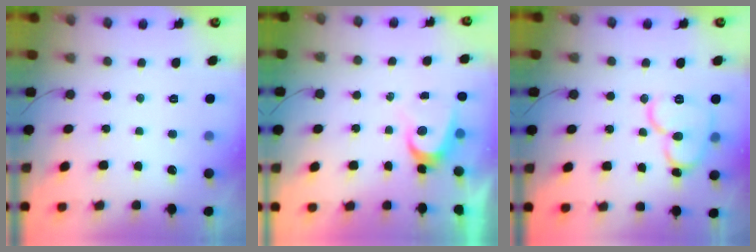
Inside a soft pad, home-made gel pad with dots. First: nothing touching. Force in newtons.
{"total": 4.8, "press": 4.8, "slide": 0.4}
{"total": 13.3, "press": 13.2, "slide": 1.8}